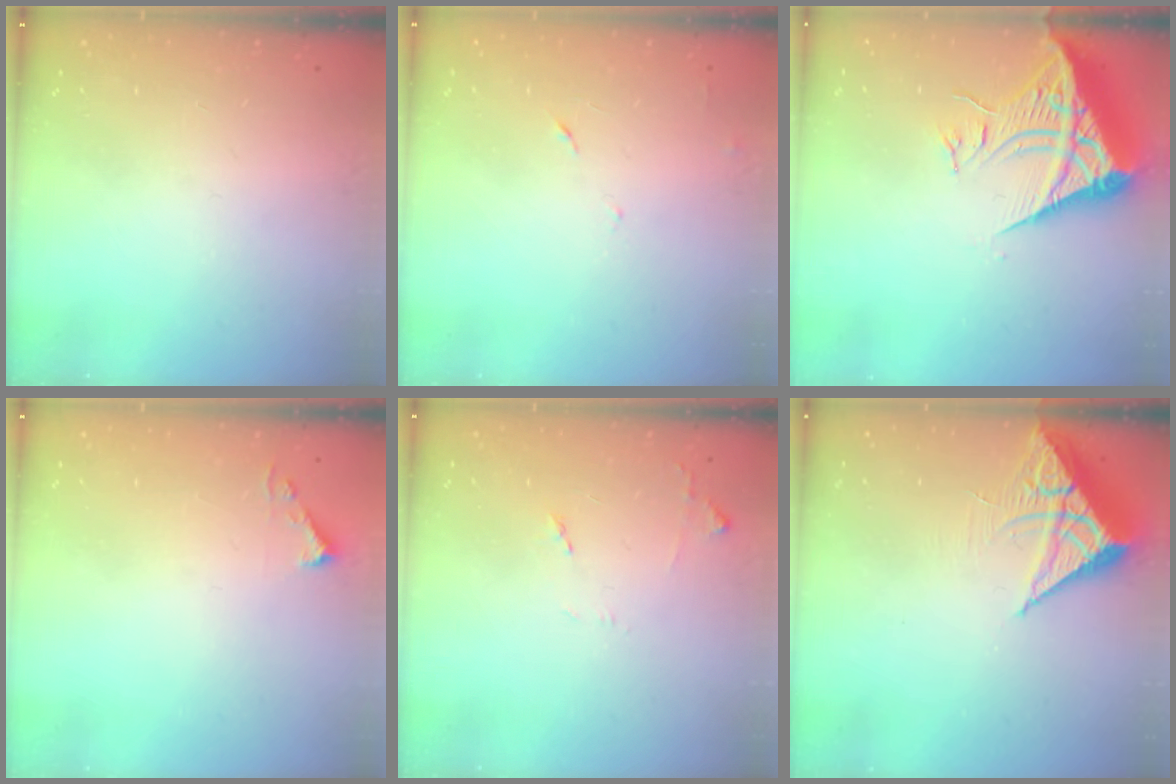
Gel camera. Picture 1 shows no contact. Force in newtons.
{"total": 3.9, "press": 3.8, "slide": 0.9}
{"total": 10.3, "press": 10.3, "slide": 1.2}
{"total": 3.7, "press": 3.7, "slide": 0.5}
{"total": 6.8, "press": 6.8, "slide": 0.9}
{"total": 7.7, "press": 7.7, "slide": 0.5}